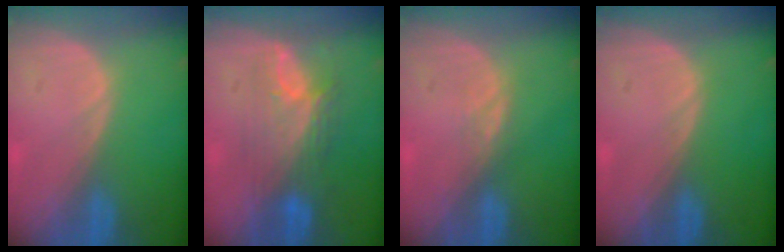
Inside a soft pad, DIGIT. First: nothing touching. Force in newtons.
{"total": 7.3, "press": 7.2, "slide": 1.3}
{"total": 1.4, "press": 1.4, "slide": 0.3}
{"total": 0.0}